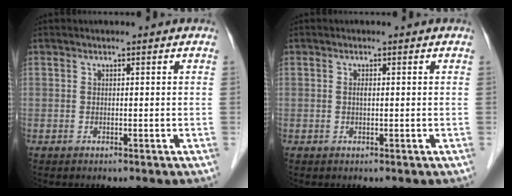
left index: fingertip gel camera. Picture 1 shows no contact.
{"total": 0.6, "force": [0.1, 0.1, 0.6], "torque": [-0.015, 0.000, 0.001]}